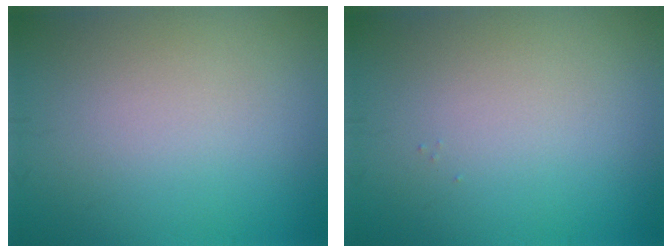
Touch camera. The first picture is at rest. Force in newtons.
{"total": 0.0}